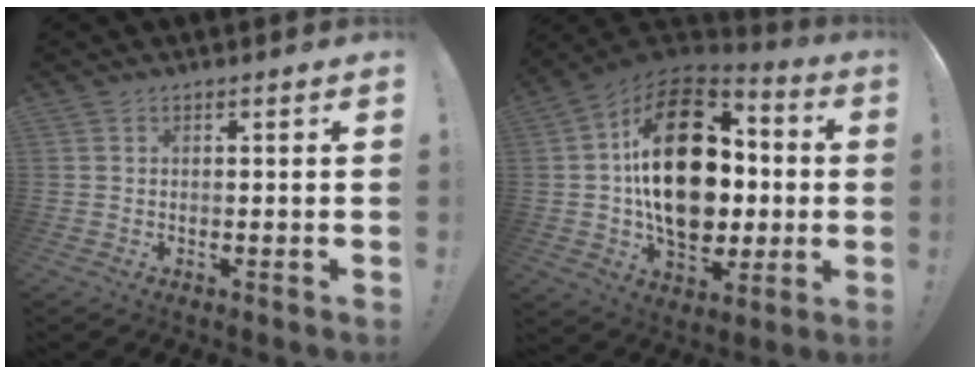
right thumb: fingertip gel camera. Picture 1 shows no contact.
{"total": 28.4, "force": [1.9, 18.9, 21.1], "torque": [-0.362, 0.001, 0.043]}